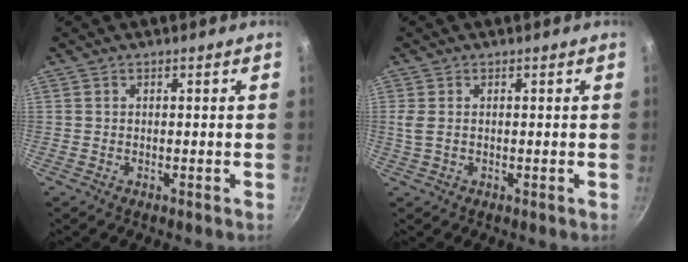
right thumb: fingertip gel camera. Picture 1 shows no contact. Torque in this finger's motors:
{"motor_torque": [0.70, 0.70, 0.32, -0.52, 0.01]}